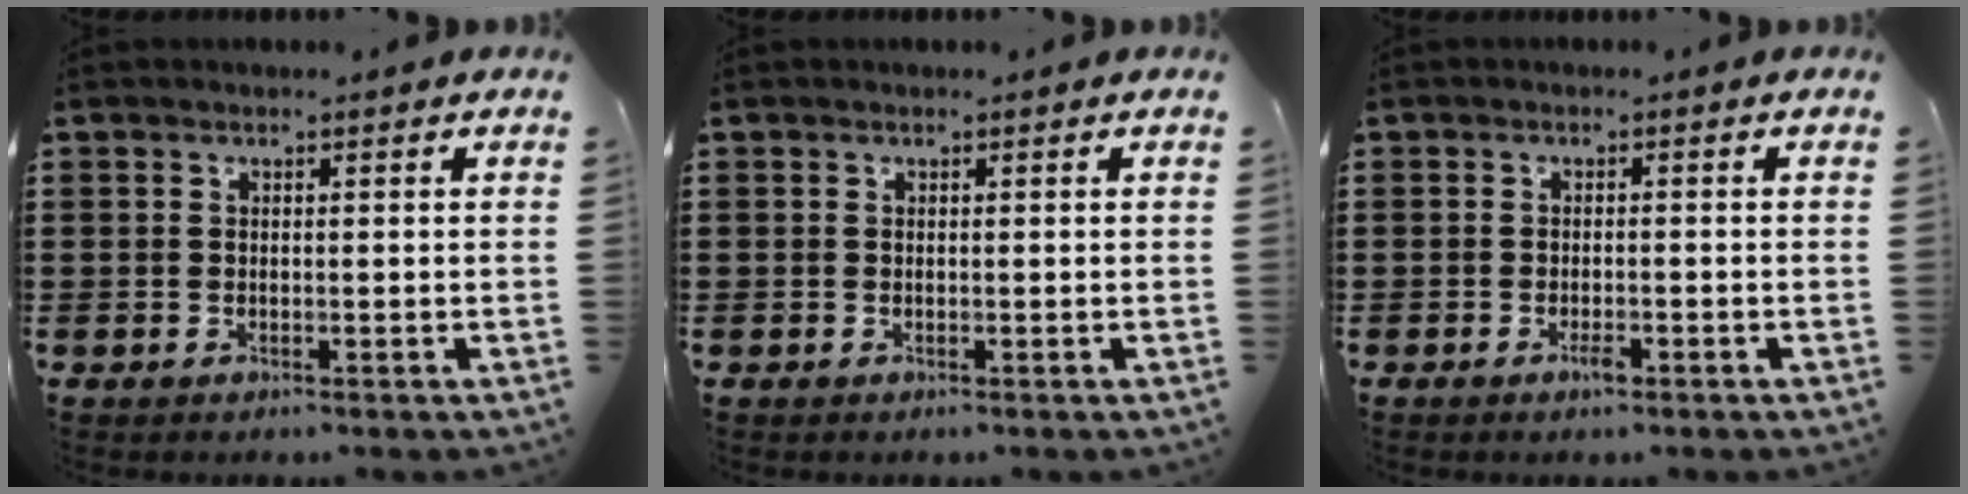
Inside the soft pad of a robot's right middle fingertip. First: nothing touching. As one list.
[{"total": 0.0}, {"total": 1.6, "force": [-1.0, 0.5, 1.2], "torque": [-0.023, -0.001, -0.017]}]